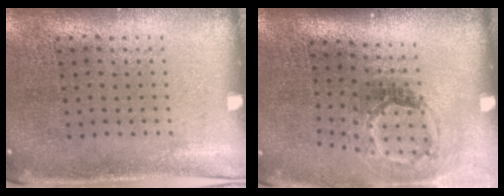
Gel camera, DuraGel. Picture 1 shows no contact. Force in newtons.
{"total": 1.8, "press": 1.1, "slide": 1.4}